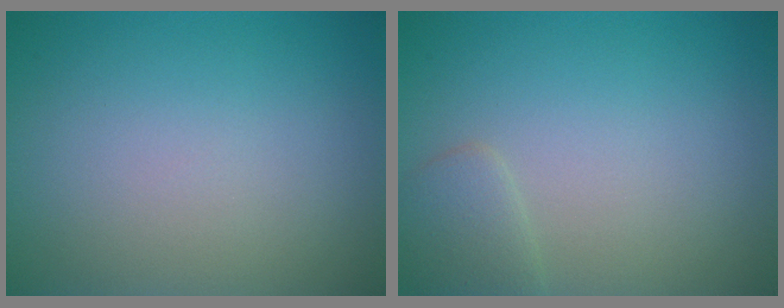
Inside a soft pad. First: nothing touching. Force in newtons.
{"total": 1.6, "press": 1.6, "slide": 0.0}